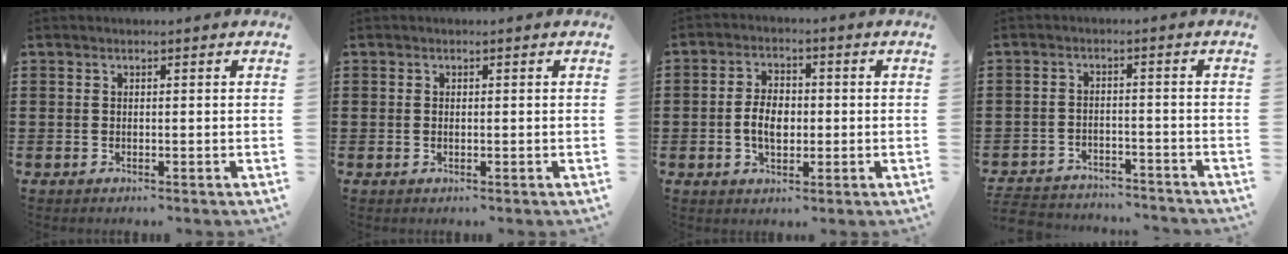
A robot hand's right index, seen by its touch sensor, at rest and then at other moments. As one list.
[{"total": 0.0}, {"total": 4.9, "force": [-0.6, 3.1, 3.8], "torque": [-0.079, 0.003, -0.016]}, {"total": 3.6, "force": [-3.5, 0.5, -0.1], "torque": [-0.011, 0.000, -0.078]}]